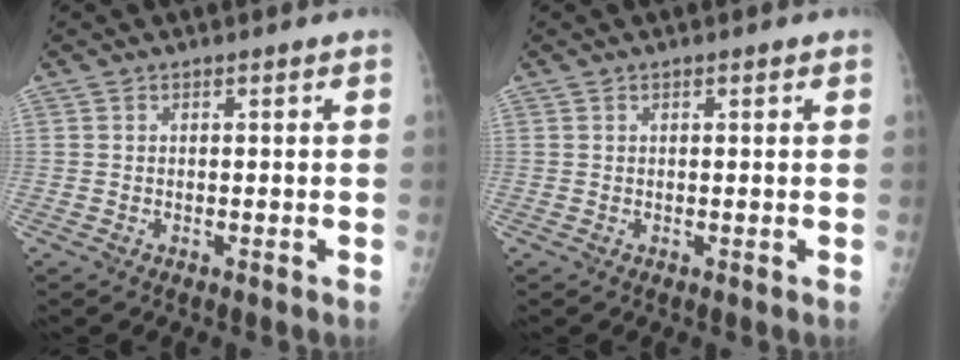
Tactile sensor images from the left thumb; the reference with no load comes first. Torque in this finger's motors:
{"motor_torque": [-0.24, -0.08, -0.24, -0.24, -0.01]}